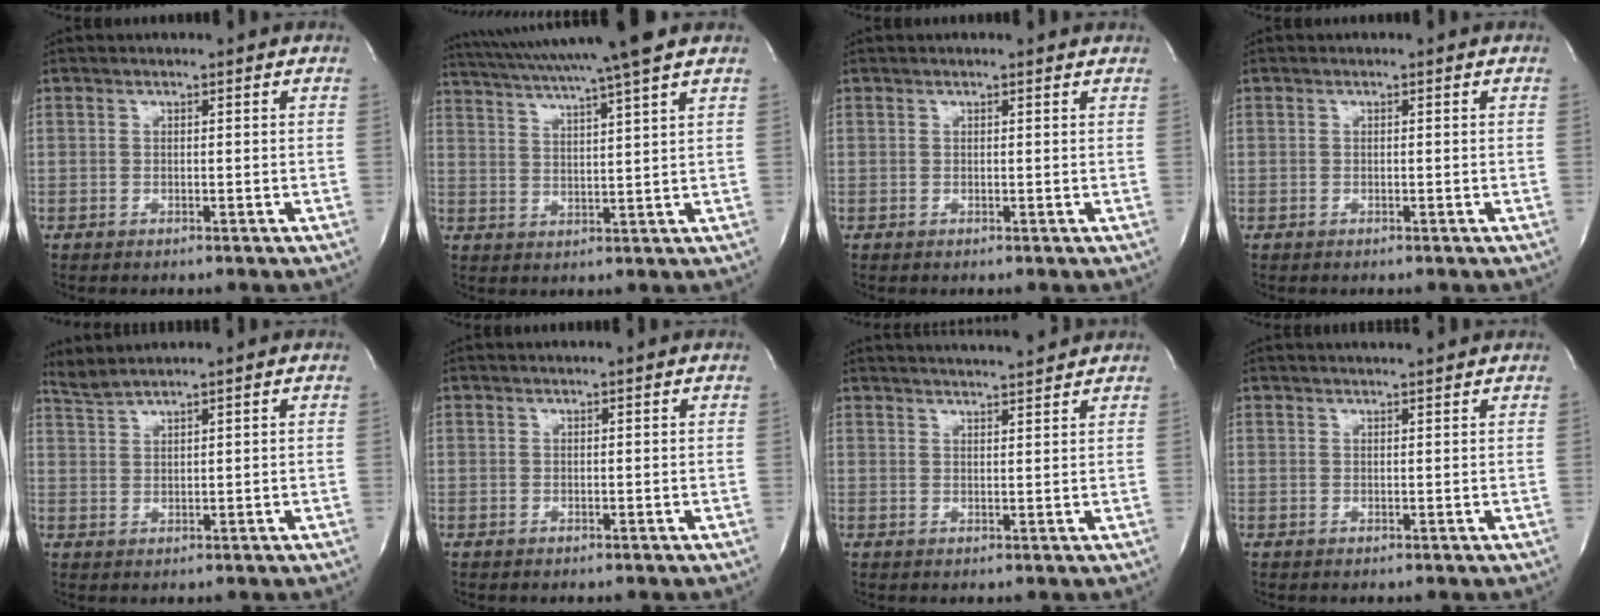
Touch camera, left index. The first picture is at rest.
{"total": 15.0, "force": [12.6, -1.3, 7.9], "torque": [-0.144, 0.008, 0.182]}
{"total": 2.3, "force": [2.2, 0.4, 0.7], "torque": [-0.011, 0.011, 0.015]}
{"total": 0.0}
{"total": 2.7, "force": [2.5, -0.9, 0.3], "torque": [-0.014, 0.008, 0.060]}
{"total": 0.7, "force": [0.6, 0.0, 0.4], "torque": [-0.004, 0.006, 0.008]}
{"total": 9.4, "force": [8.9, 0.1, 3.0], "torque": [-0.052, 0.010, 0.120]}
{"total": 3.8, "force": [3.6, 0.1, 1.3], "torque": [-0.017, 0.016, 0.041]}